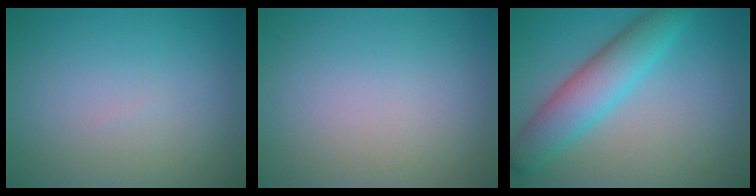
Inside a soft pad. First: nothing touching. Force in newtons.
{"total": 0.0}
{"total": 5.5, "press": 5.5, "slide": 0.2}